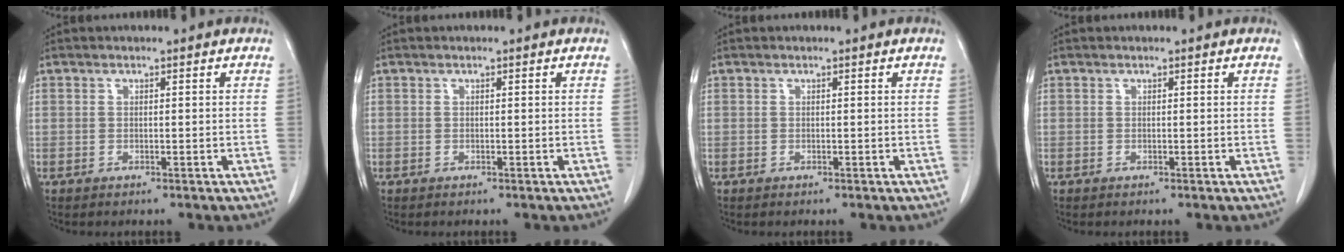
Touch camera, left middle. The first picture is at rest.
{"total": 0.0}
{"total": 0.0}
{"total": 0.0}